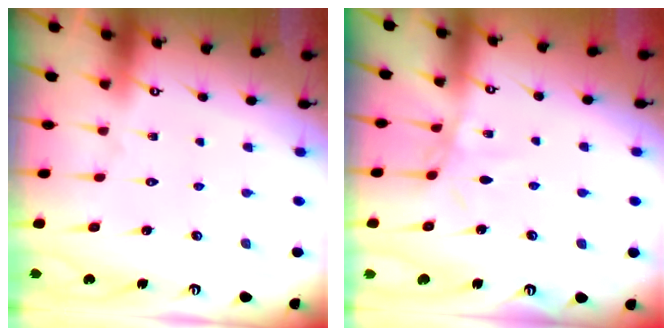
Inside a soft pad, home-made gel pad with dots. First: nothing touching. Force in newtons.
{"total": 2.8, "press": 2.8, "slide": 0.2}